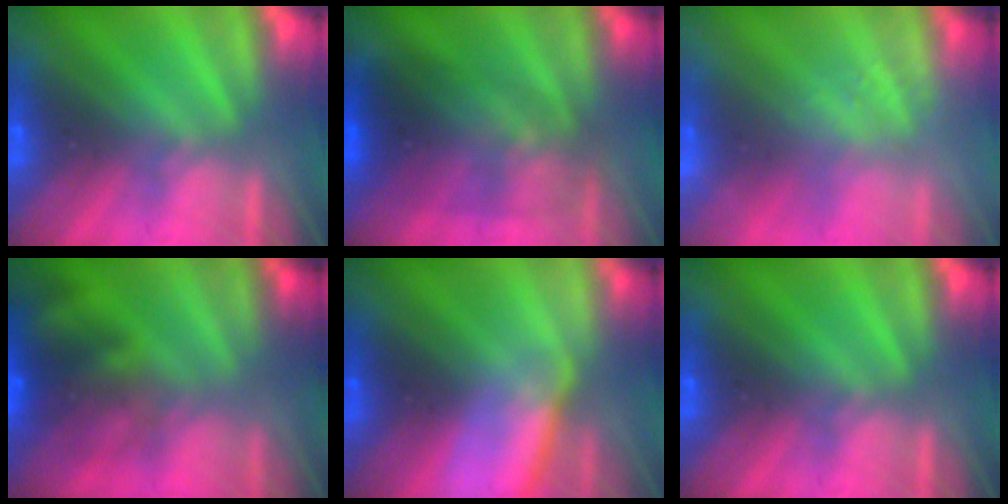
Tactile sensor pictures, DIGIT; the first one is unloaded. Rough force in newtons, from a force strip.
{"total": 3.2}
{"total": 2.0}
{"total": 5.7}
{"total": 2.9}
{"total": 0.0}